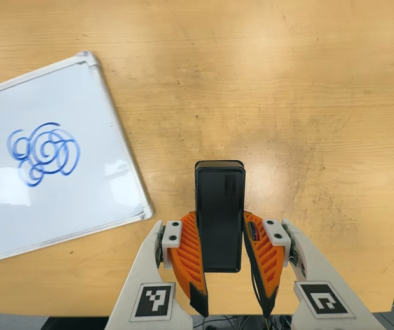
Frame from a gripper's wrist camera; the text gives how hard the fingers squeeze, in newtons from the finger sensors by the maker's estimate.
{"total": 5.7, "left": 4.2, "right": 7.1}